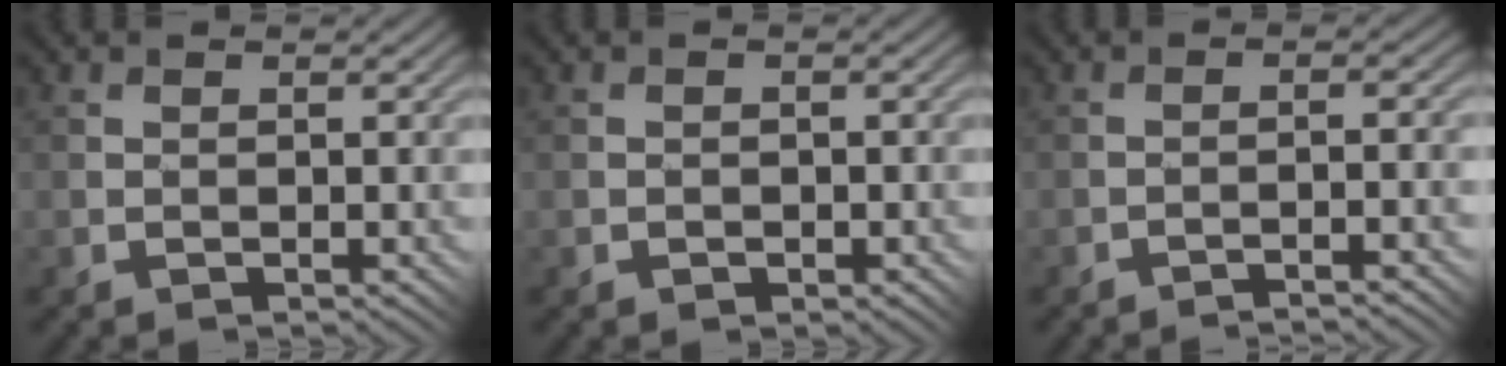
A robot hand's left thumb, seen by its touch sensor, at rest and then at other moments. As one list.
[{"total": 1.0, "force": [-0.5, 0.8, 0.3], "torque": [-0.002, 0.000, -0.010]}, {"total": 3.0, "force": [-2.1, -0.4, 2.1], "torque": [-0.030, 0.013, -0.042]}]